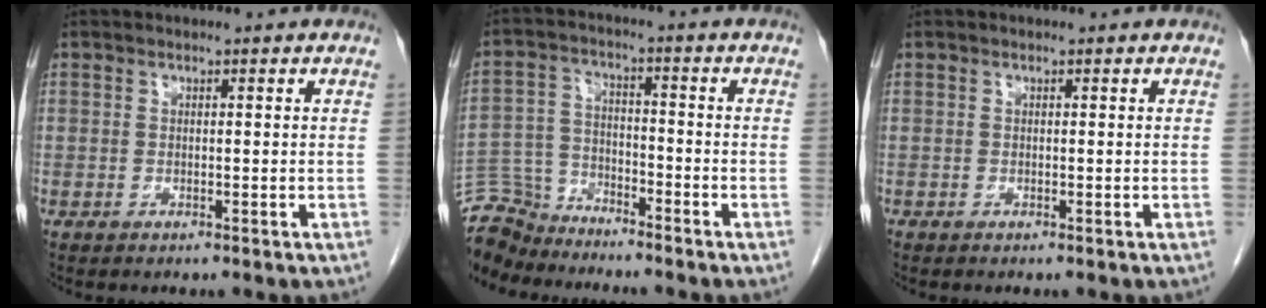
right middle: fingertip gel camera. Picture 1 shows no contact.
{"total": 8.6, "force": [-8.4, 1.9, -0.2], "torque": [-0.003, 0.005, -0.162]}
{"total": 0.0}